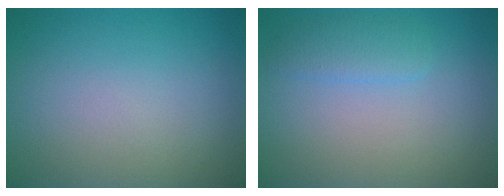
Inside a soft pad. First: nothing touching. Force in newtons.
{"total": 1.9, "press": 1.9, "slide": 0.2}